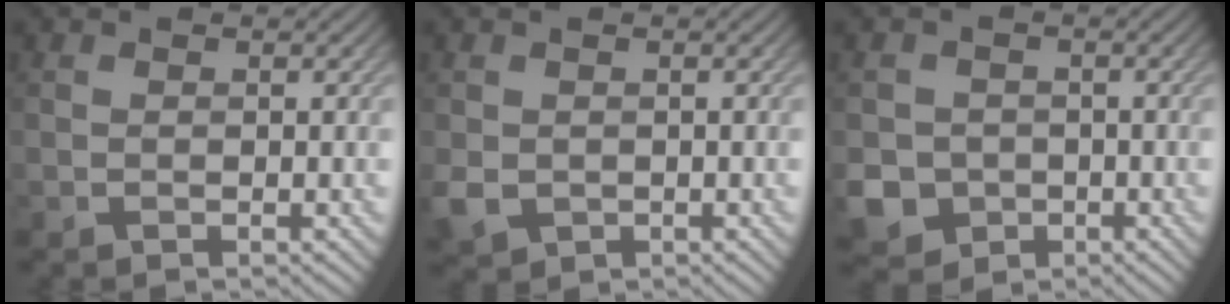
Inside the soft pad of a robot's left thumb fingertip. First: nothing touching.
{"total": 2.9, "force": [-0.5, 2.5, 1.4], "torque": [-0.043, -0.011, -0.009]}
{"total": 6.1, "force": [-2.2, 5.4, 1.8], "torque": [-0.050, -0.019, -0.053]}